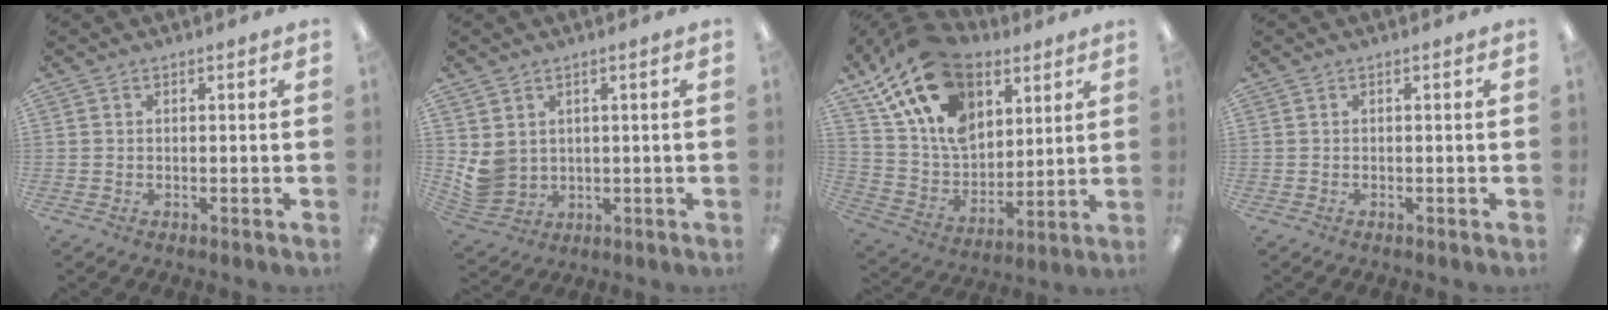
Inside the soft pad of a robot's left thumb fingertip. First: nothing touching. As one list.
[{"total": 5.3, "force": [1.5, 4.7, 2.0], "torque": [-0.054, -0.014, 0.033]}, {"total": 21.1, "force": [11.4, 13.5, 11.6], "torque": [-0.245, -0.052, 0.207]}, {"total": 0.0}]